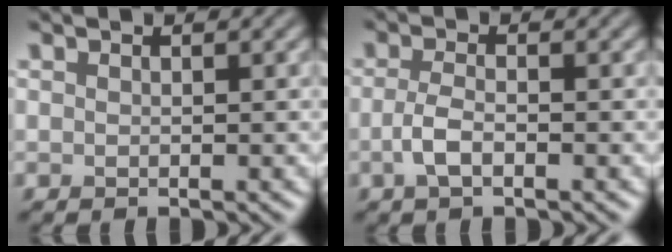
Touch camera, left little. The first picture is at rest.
{"total": 2.2, "force": [-0.8, 0.9, 1.9], "torque": [-0.042, 0.000, -0.019]}